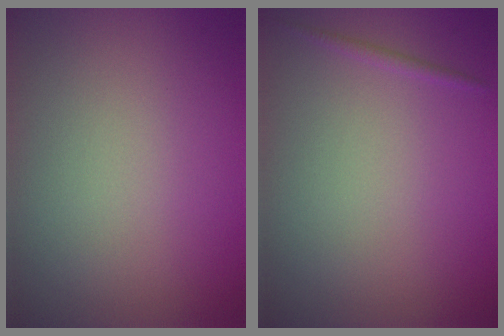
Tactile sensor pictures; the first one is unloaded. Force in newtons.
{"total": 0.6, "press": 0.6, "slide": 0.1}